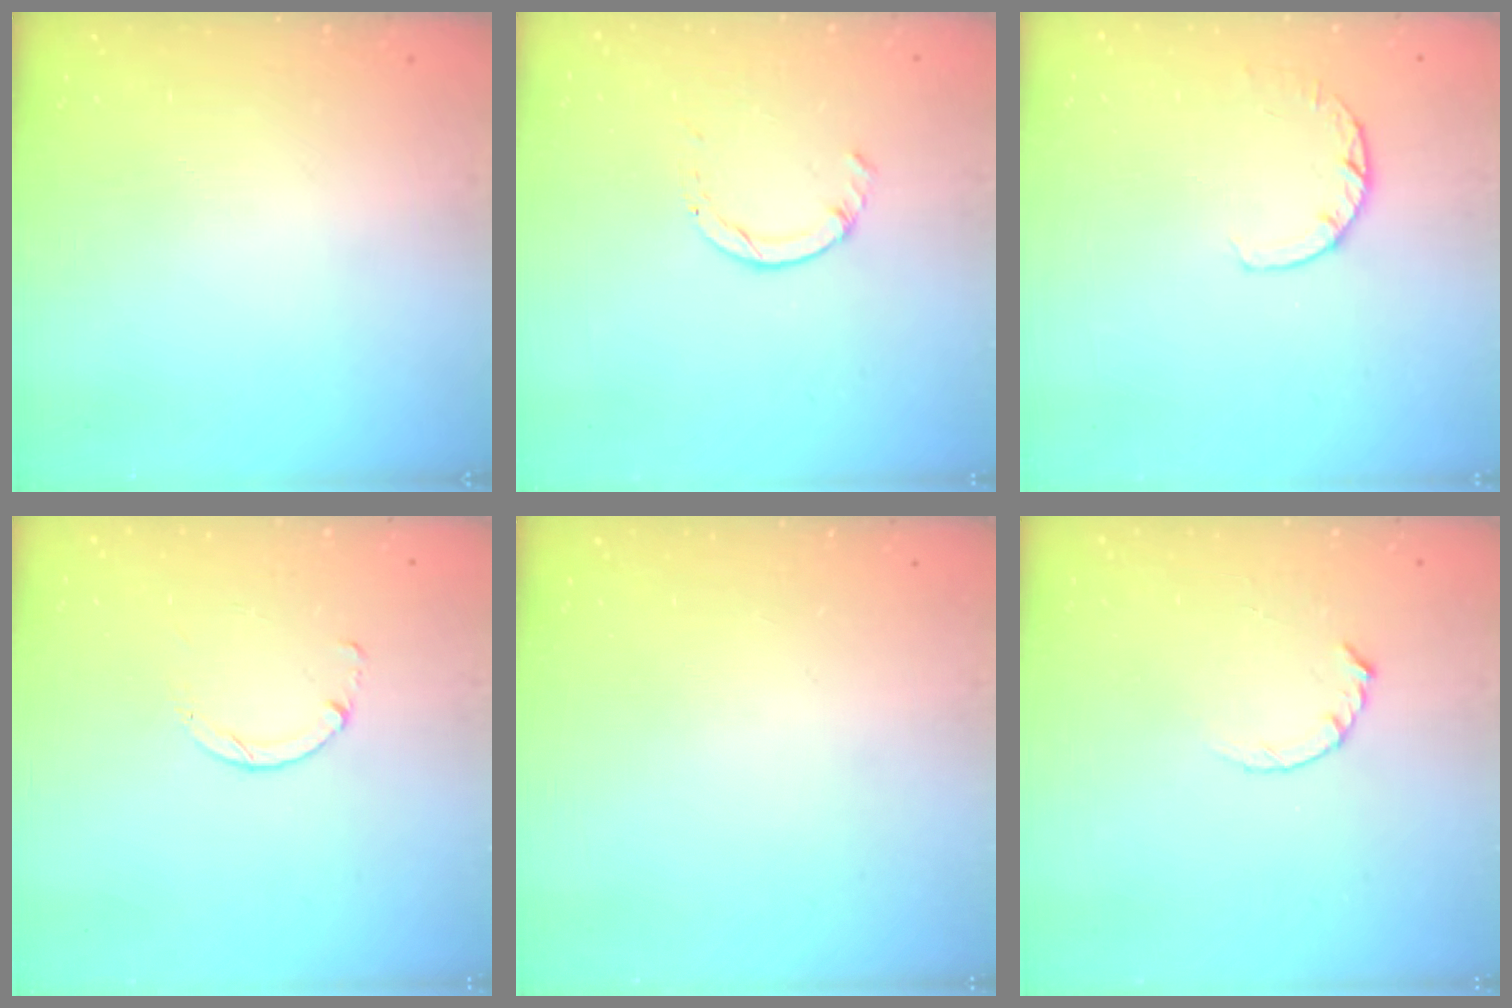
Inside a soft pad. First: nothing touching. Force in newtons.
{"total": 1.4, "press": 1.4, "slide": 0.2}
{"total": 3.0, "press": 2.9, "slide": 0.4}
{"total": 1.8, "press": 1.8, "slide": 0.2}
{"total": 0.0}
{"total": 2.8, "press": 2.8, "slide": 0.4}